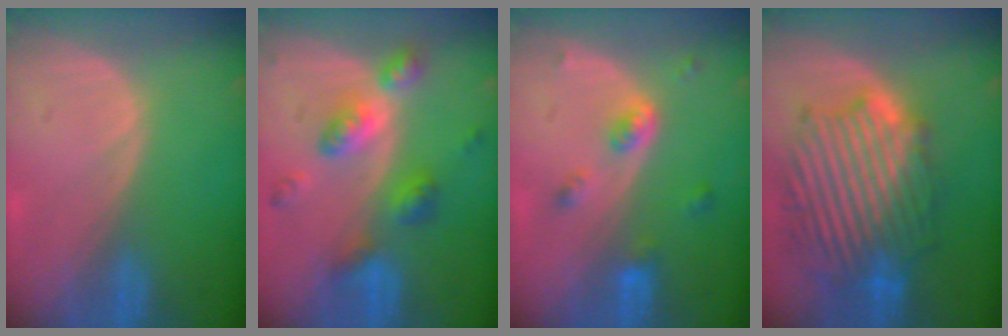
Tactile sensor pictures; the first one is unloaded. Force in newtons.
{"total": 7.4, "press": 7.4, "slide": 0.5}
{"total": 4.3, "press": 3.9, "slide": 1.7}
{"total": 13.3, "press": 13.3, "slide": 1.1}